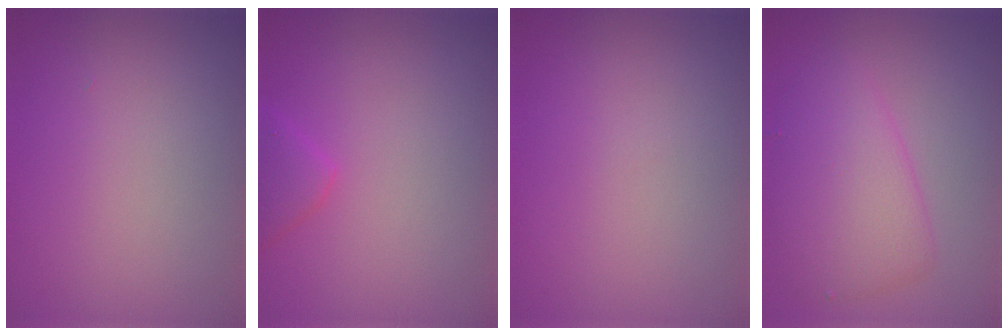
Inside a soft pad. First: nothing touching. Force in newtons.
{"total": 1.9, "press": 1.9, "slide": 0.1}
{"total": 0.0}
{"total": 4.8, "press": 4.8, "slide": 0.0}